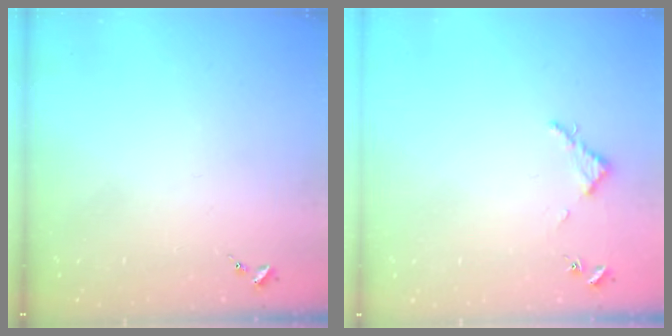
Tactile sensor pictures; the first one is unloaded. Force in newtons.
{"total": 2.8, "press": 2.8, "slide": 0.3}